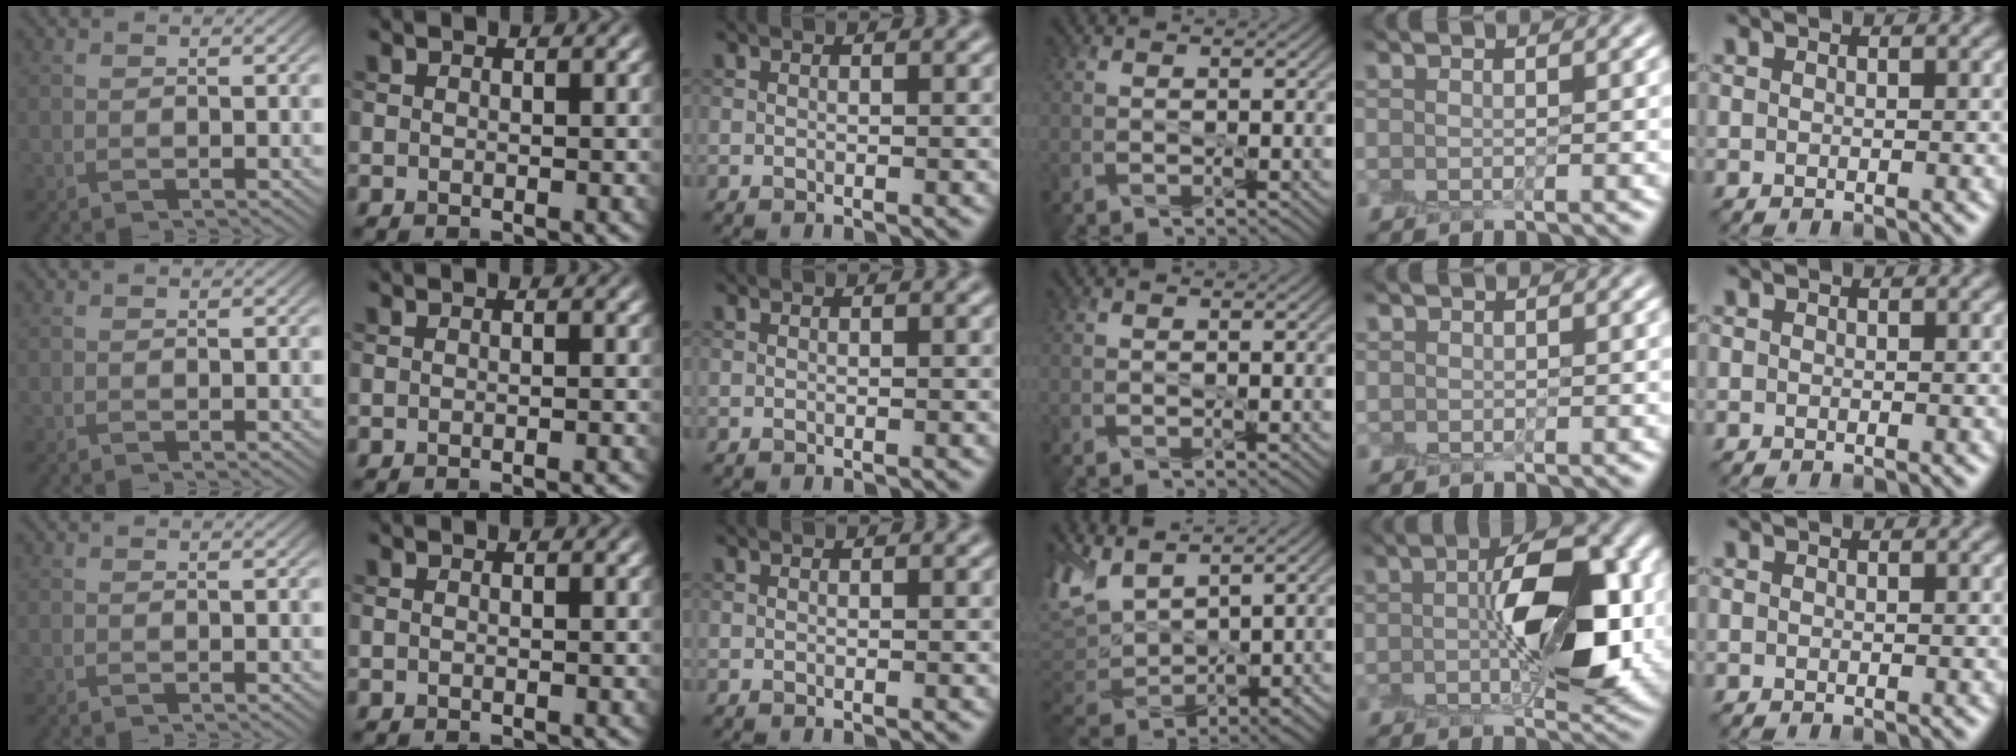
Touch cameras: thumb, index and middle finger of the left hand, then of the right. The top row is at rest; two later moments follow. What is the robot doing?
{"motion": "peel", "object": "small bumper sticker"}